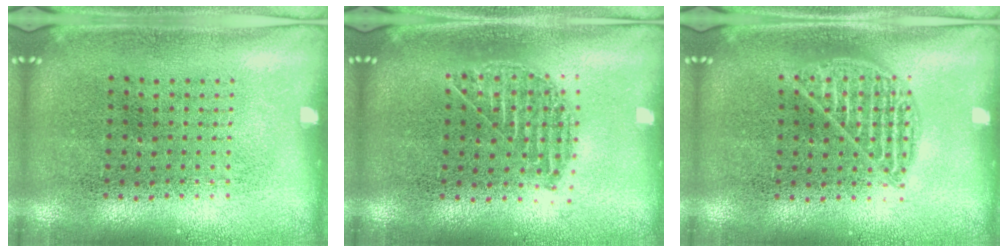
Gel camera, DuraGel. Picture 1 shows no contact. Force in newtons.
{"total": 1.0, "press": 0.9, "slide": 0.4}
{"total": 0.9, "press": 0.9, "slide": 0.0}